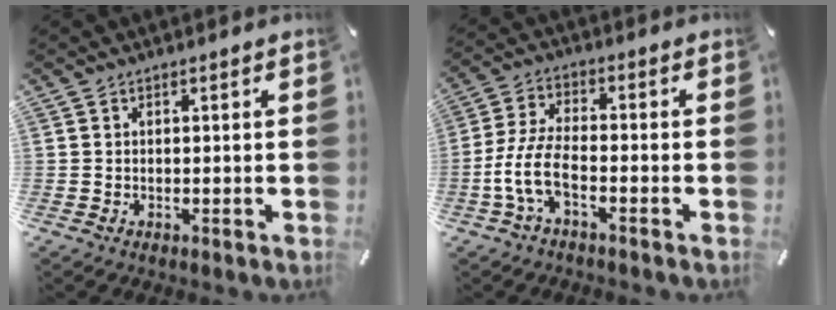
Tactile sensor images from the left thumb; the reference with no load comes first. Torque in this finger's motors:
{"motor_torque": [-0.25, 0.89, 0.87, 0.24, 0.15]}